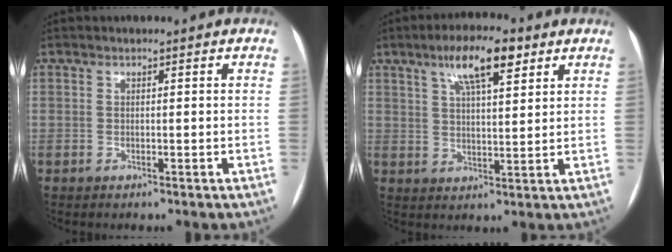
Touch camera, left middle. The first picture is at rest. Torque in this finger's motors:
{"motor_torque": [0.93, -0.85, 0.17, 0.06]}